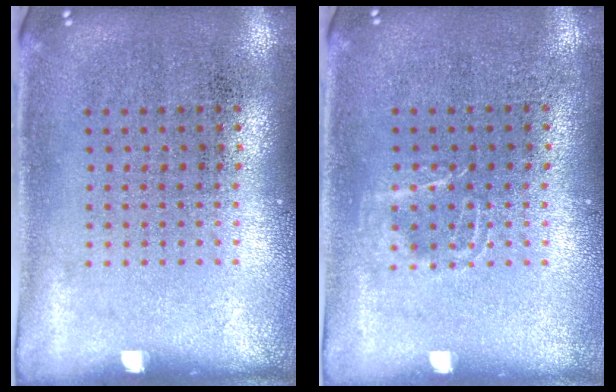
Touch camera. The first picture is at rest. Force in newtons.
{"total": 1.1, "press": 1.0, "slide": 0.3}